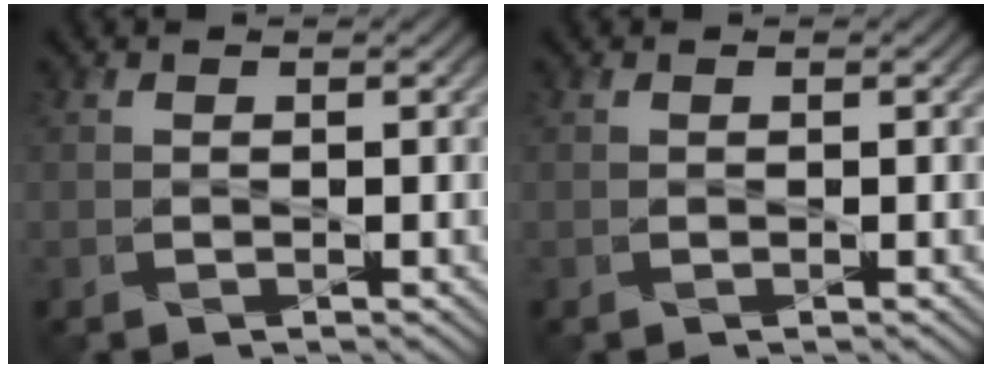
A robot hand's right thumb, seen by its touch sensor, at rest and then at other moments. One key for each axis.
{"total": 0.0}